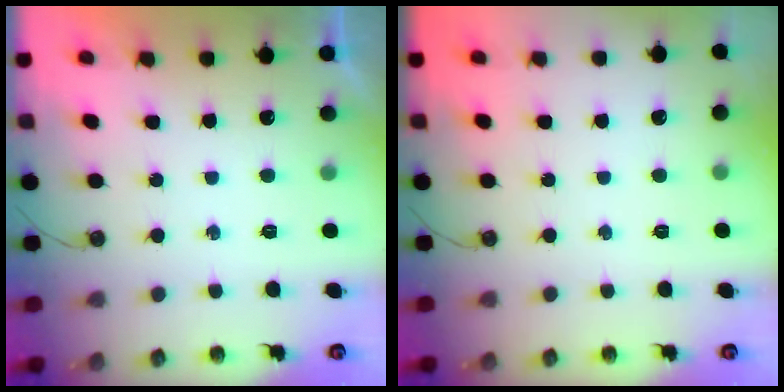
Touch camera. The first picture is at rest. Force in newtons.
{"total": 0.0}